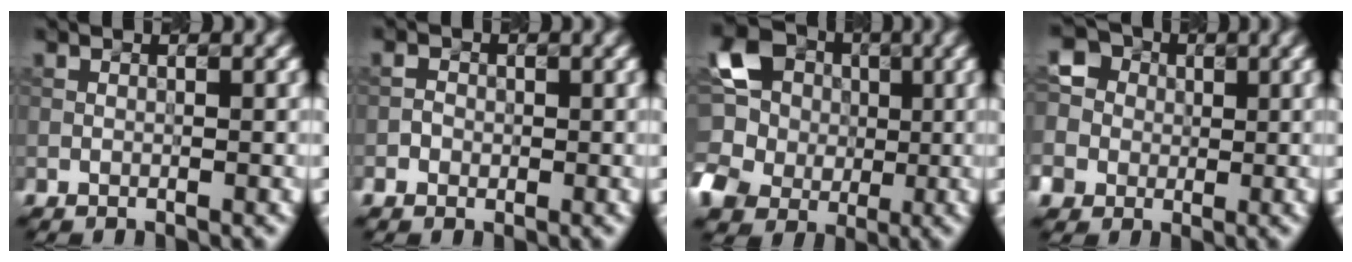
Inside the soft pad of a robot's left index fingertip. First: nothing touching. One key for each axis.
{"total": 0.7, "fx": -0.3, "fy": 0.6, "fz": -0.1, "tx": -0.003, "ty": 0.005, "tz": -0.002}
{"total": 8.9, "fx": 1.0, "fy": 8.1, "fz": 3.5, "tx": -0.098, "ty": 0.007, "tz": -0.003}
{"total": 5.3, "fx": -0.1, "fy": 5.2, "fz": 0.9, "tx": -0.040, "ty": 0.030, "tz": -0.019}